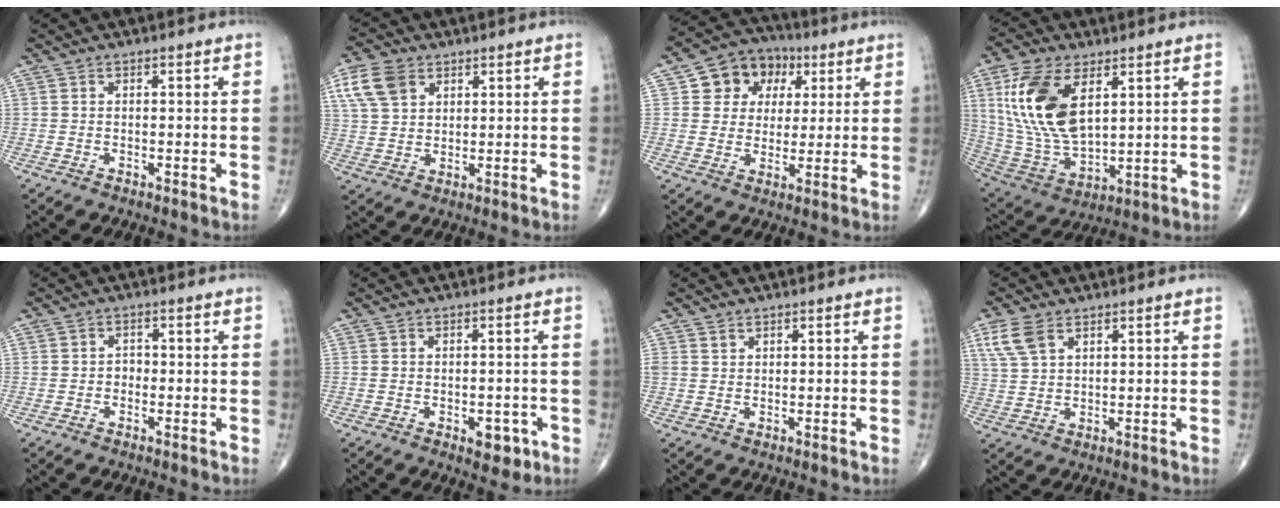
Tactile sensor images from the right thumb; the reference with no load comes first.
{"total": 8.2, "force": [3.8, 5.6, 4.7], "torque": [-0.086, -0.003, 0.077]}
{"total": 10.9, "force": [3.7, 9.1, 4.7], "torque": [-0.033, 0.001, 0.058]}
{"total": 18.3, "force": [6.2, 9.6, 14.4], "torque": [-0.285, -0.025, 0.127]}
{"total": 1.5, "force": [-0.6, 1.2, 0.6], "torque": [0.001, 0.006, -0.015]}
{"total": 3.9, "force": [-1.6, 2.2, 2.7], "torque": [-0.015, 0.005, -0.015]}
{"total": 1.0, "force": [0.7, 0.6, 0.2], "torque": [0.007, -0.004, 0.012]}
{"total": 5.8, "force": [3.1, 3.2, 3.7], "torque": [-0.079, -0.003, 0.069]}